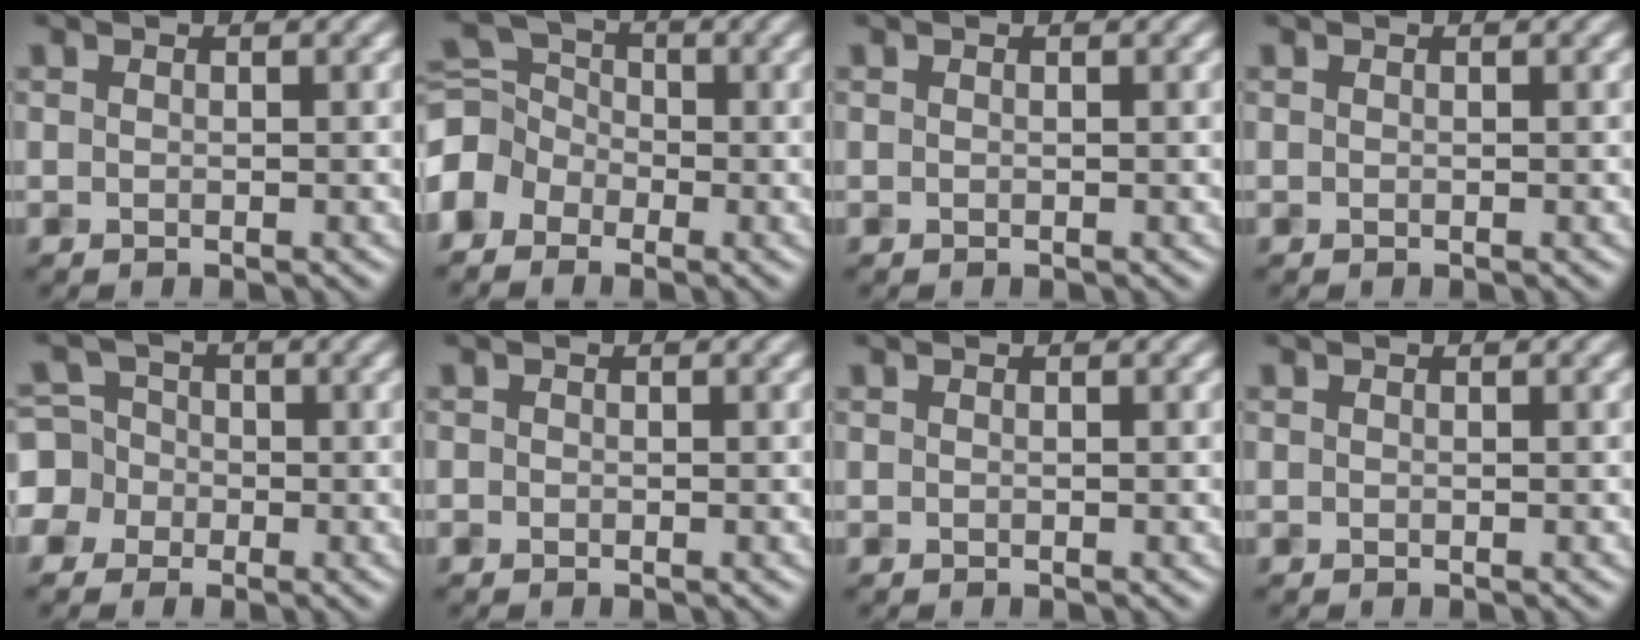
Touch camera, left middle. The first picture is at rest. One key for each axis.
{"total": 4.1, "fx": -2.6, "fy": 2.9, "fz": 1.2, "tx": -0.030, "ty": 0.017, "tz": -0.065}
{"total": 0.0}
{"total": 0.0}
{"total": 5.3, "fx": -1.7, "fy": 5.0, "fz": 0.8, "tx": -0.021, "ty": 0.022, "tz": -0.057}
{"total": 0.6, "fx": -0.4, "fy": -0.2, "fz": -0.4, "tx": 0.001, "ty": 0.002, "tz": -0.002}
{"total": 0.0}
{"total": 0.0}